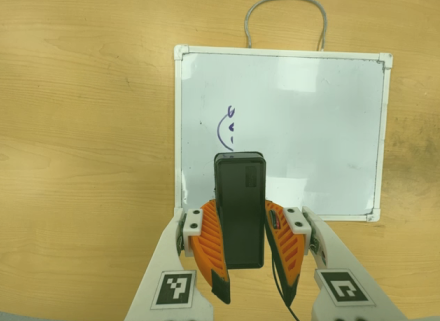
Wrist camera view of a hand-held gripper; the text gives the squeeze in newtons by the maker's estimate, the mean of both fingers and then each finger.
{"total": 9.0, "left": 7.7, "right": 10.3}